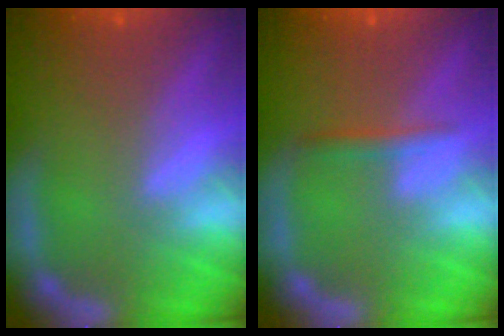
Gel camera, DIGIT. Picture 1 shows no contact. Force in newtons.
{"total": 1.4}